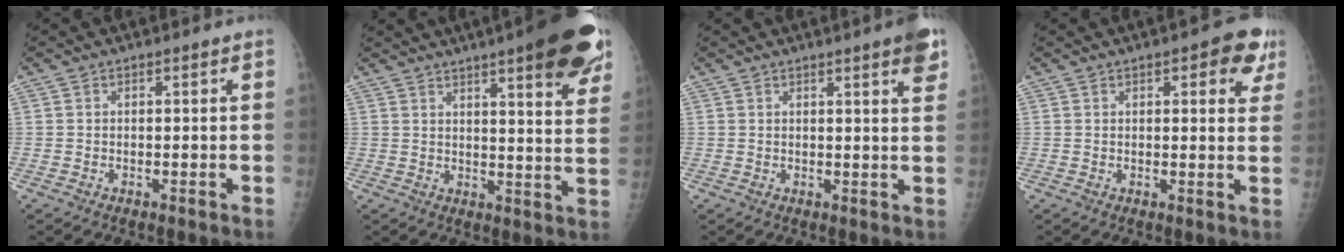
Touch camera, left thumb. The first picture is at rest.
{"total": 18.3, "force": [10.9, 3.8, 14.2], "torque": [-0.163, -0.039, 0.135]}
{"total": 5.3, "force": [3.0, 0.6, 4.3], "torque": [-0.045, -0.011, 0.035]}
{"total": 7.2, "force": [3.5, 2.8, 5.6], "torque": [-0.034, -0.008, 0.033]}